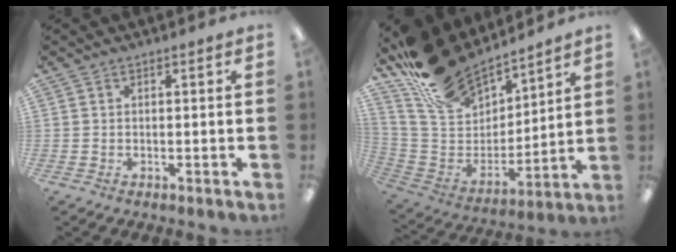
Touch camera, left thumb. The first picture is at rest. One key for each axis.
{"total": 21.9, "fx": 17.8, "fy": 10.2, "fz": 7.8, "tx": -0.170, "ty": -0.118, "tz": 0.328}